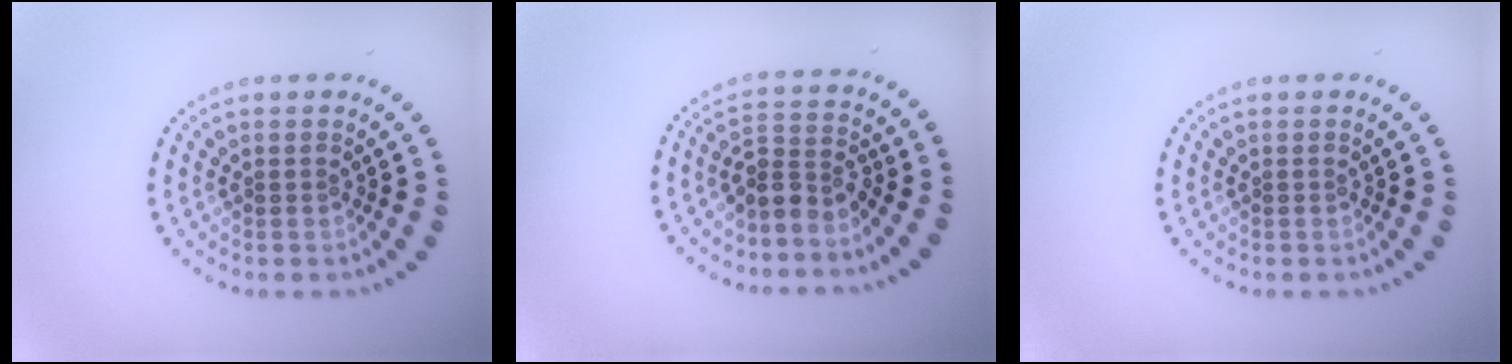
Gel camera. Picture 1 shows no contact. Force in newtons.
{"total": 2.7, "press": 2.2, "slide": 1.7}
{"total": 0.0}